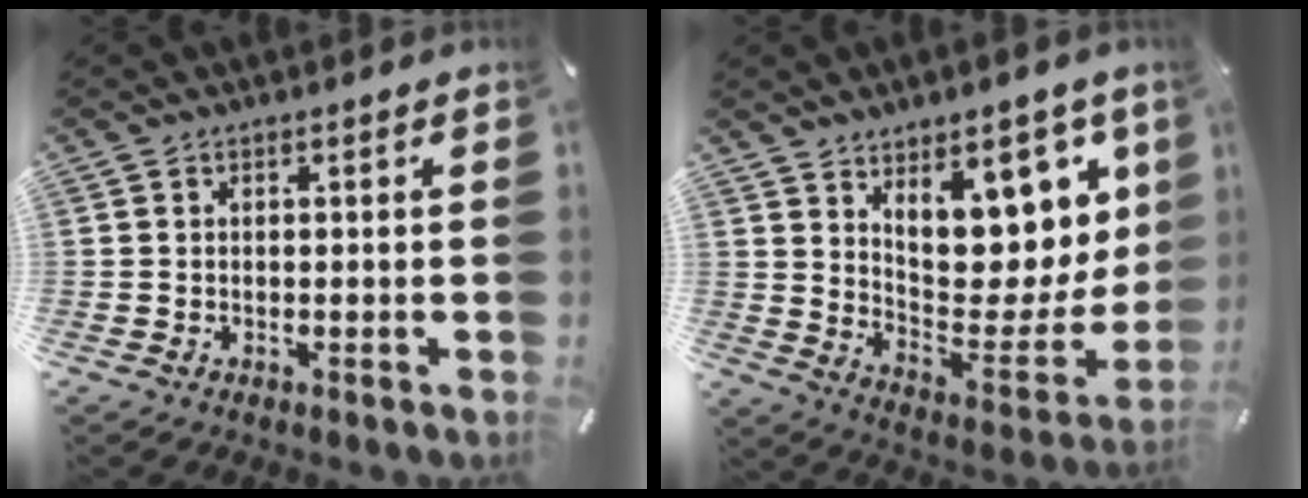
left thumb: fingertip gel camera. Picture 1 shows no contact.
{"total": 15.5, "force": [9.3, 8.5, 9.0], "torque": [-0.113, -0.087, 0.166]}